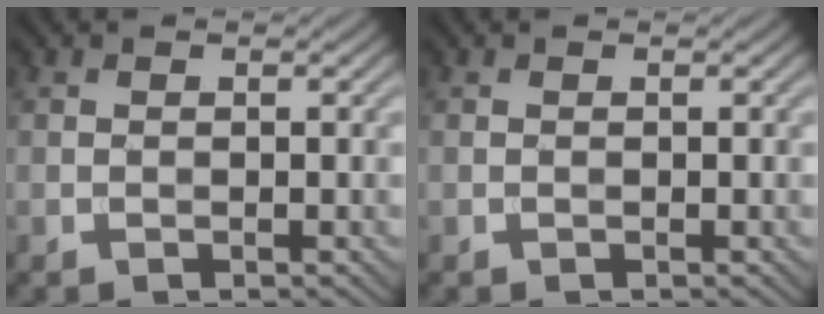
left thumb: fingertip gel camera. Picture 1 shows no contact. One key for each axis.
{"total": 0.0}